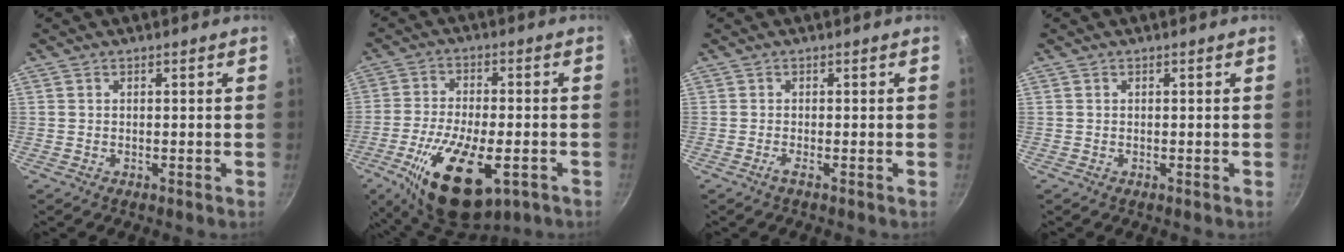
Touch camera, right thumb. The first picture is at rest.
{"total": 18.0, "force": [-7.2, 7.9, 14.5], "torque": [-0.249, 0.007, -0.114]}
{"total": 1.0, "force": [-0.6, -0.2, 0.8], "torque": [-0.021, -0.002, -0.016]}
{"total": 0.0}